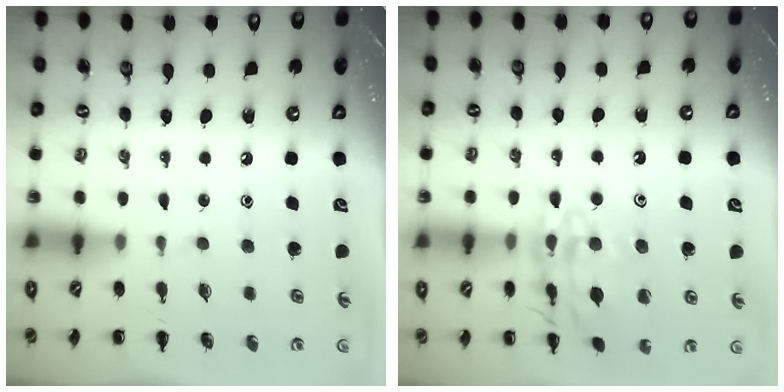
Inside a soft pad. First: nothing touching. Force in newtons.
{"total": 15.0, "press": 14.9, "slide": 1.2}